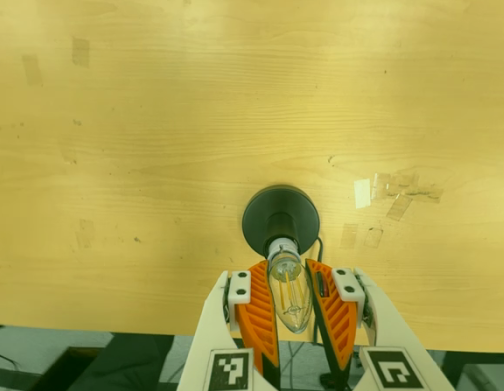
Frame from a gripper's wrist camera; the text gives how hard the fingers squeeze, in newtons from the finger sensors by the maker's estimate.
{"total": 14.8, "left": 14.3, "right": 15.4}